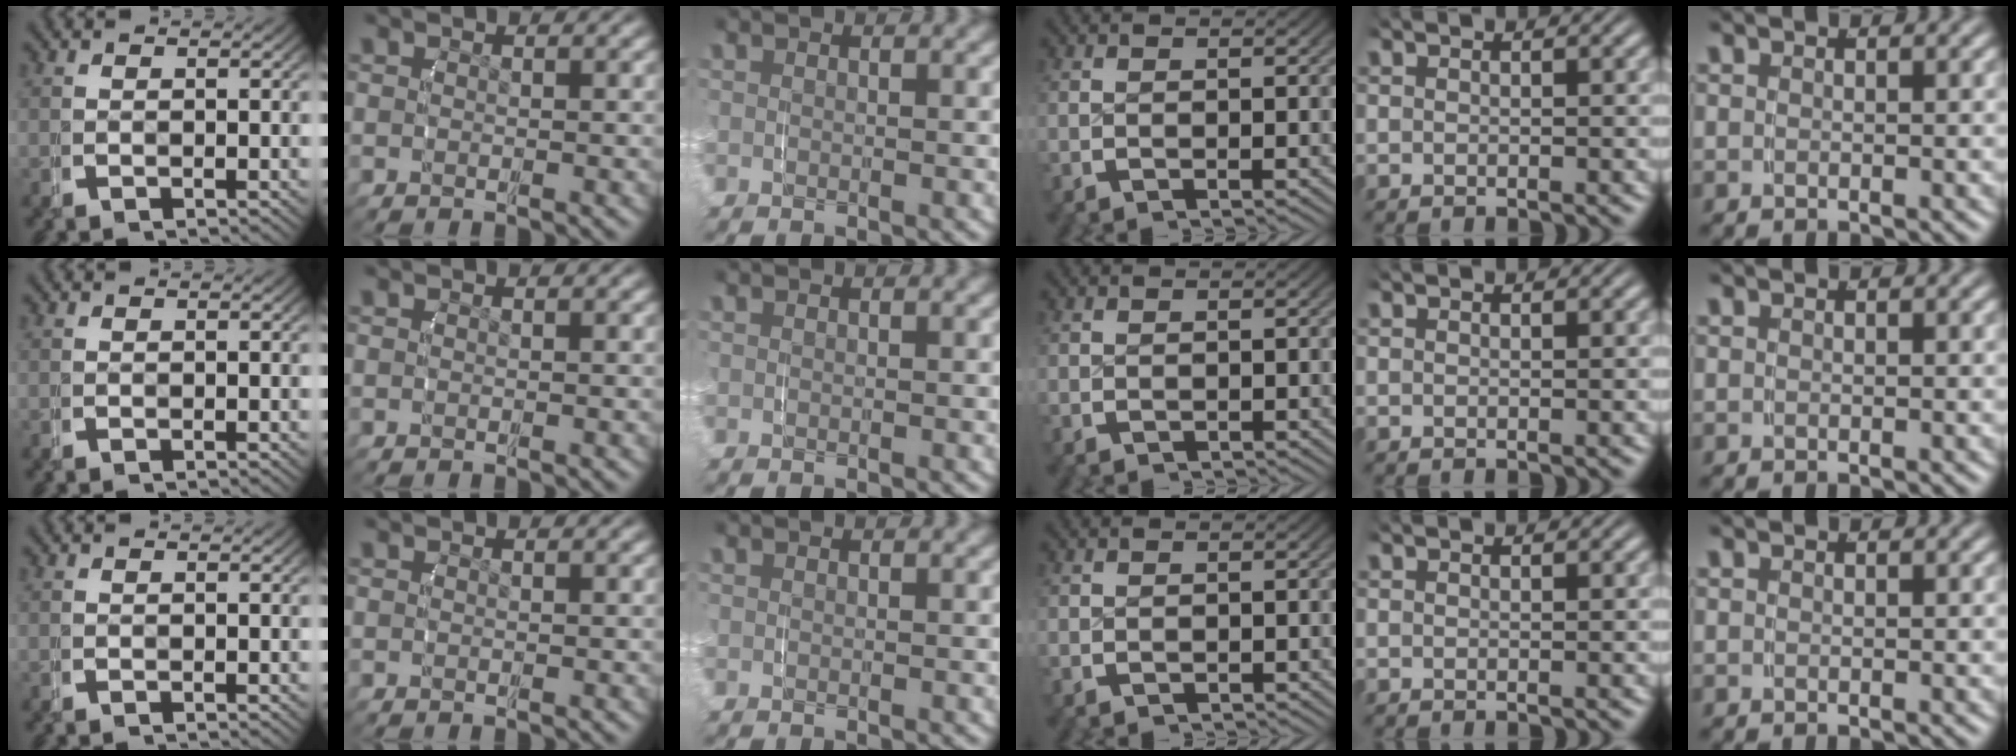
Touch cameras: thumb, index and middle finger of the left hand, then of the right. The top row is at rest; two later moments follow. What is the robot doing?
{"motion": "grasp_and_lifting", "object": "router"}